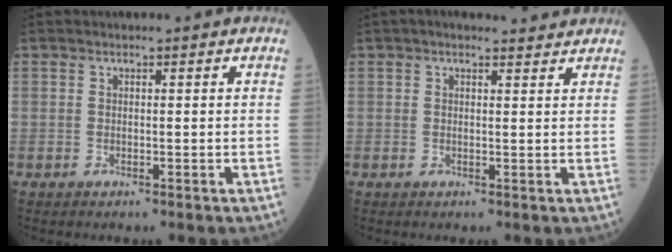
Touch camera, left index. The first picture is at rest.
{"total": 4.0, "force": [3.7, 0.8, 1.4], "torque": [-0.017, 0.013, 0.042]}